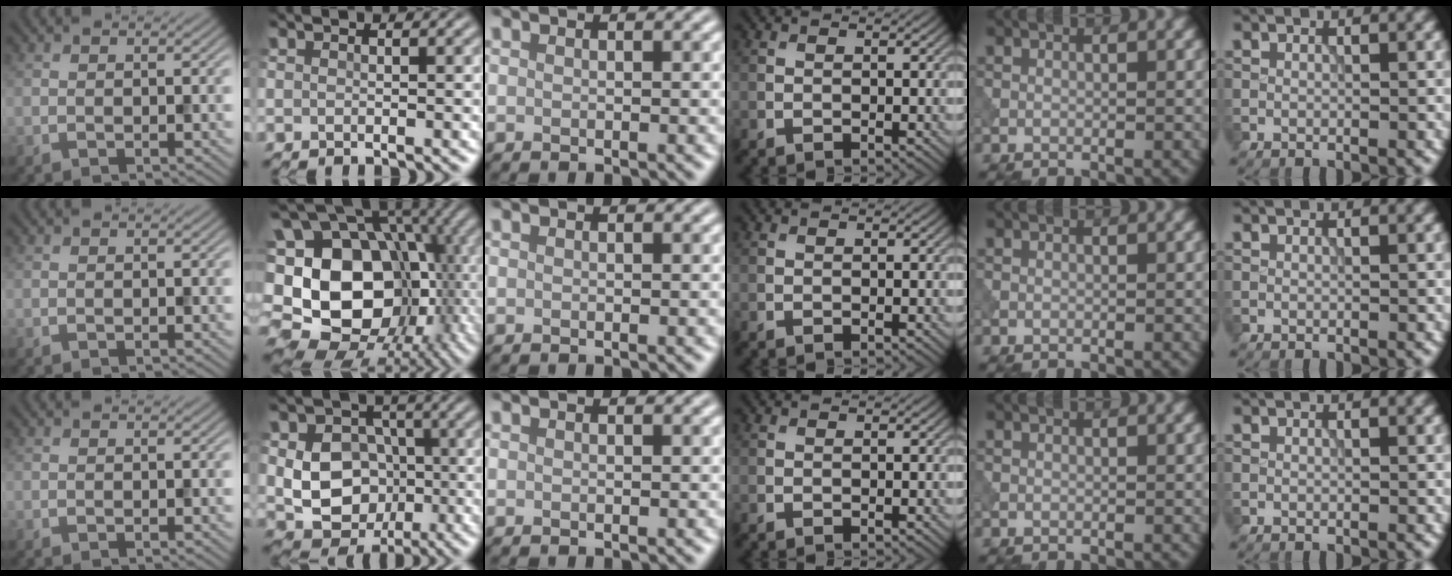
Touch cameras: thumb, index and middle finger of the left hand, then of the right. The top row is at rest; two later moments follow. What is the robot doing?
{"motion": "press", "object": "tv remote"}